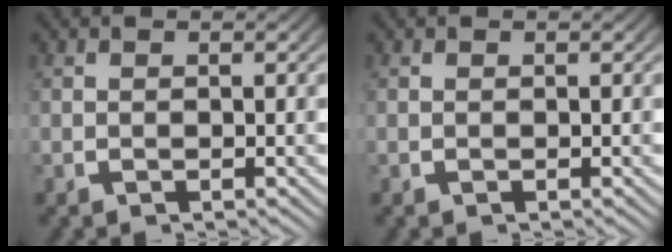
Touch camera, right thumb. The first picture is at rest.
{"total": 0.0}